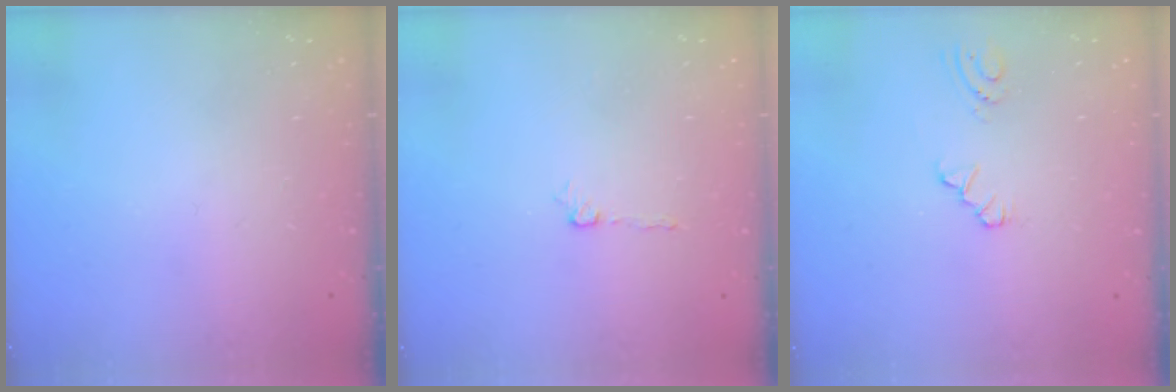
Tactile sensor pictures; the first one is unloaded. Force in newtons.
{"total": 4.2, "press": 4.1, "slide": 0.4}
{"total": 2.8, "press": 2.8, "slide": 0.1}